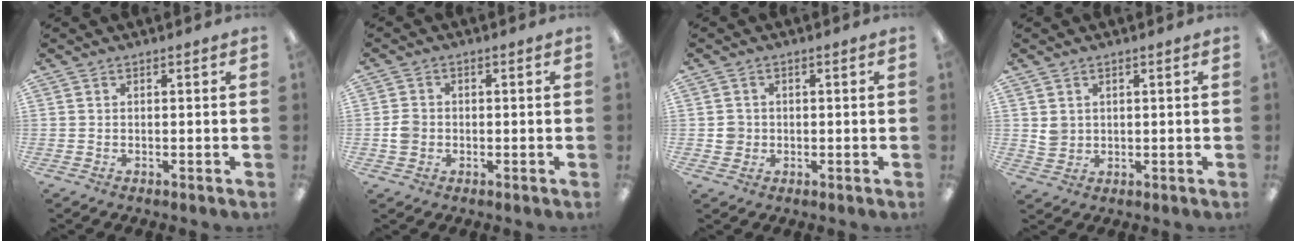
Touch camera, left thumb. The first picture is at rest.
{"total": 3.3, "force": [-0.6, 2.9, 1.3], "torque": [-0.014, 0.001, -0.013]}
{"total": 2.8, "force": [-0.2, 2.7, 0.6], "torque": [-0.004, 0.001, -0.007]}
{"total": 3.1, "force": [1.1, 2.8, 0.7], "torque": [-0.011, 0.001, 0.020]}